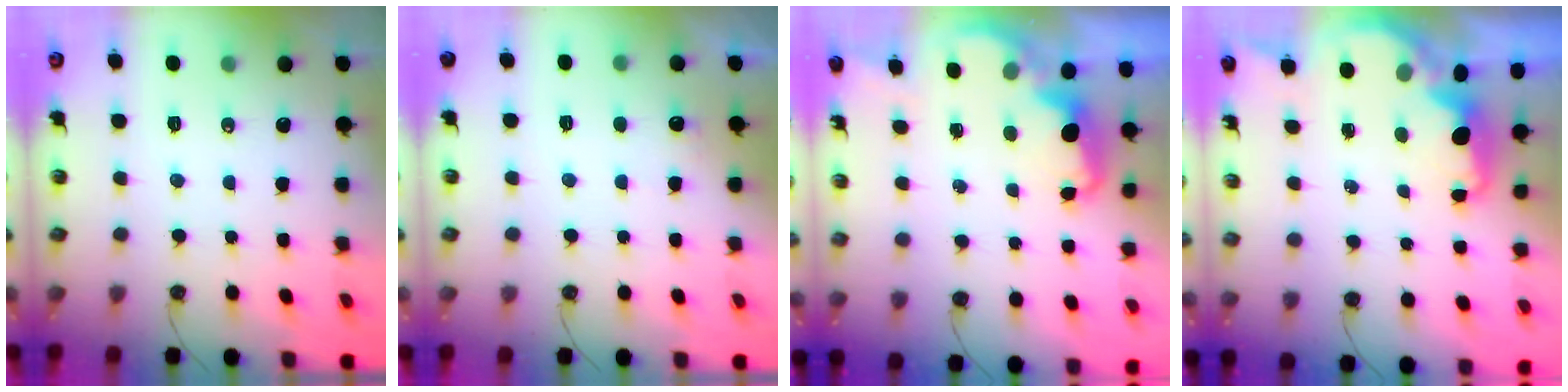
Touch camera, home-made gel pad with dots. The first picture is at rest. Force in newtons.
{"total": 3.7, "press": 3.5, "slide": 1.1}
{"total": 2.2, "press": 2.1, "slide": 0.6}
{"total": 2.1, "press": 2.0, "slide": 0.8}